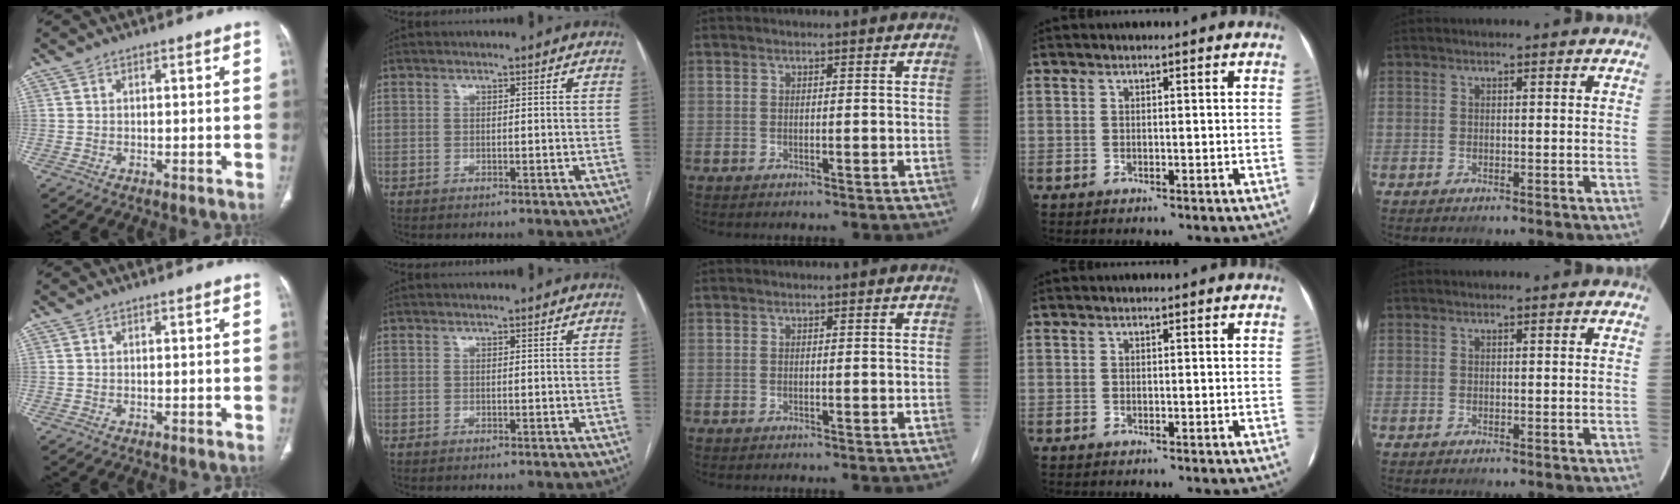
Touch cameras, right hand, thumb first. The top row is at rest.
{}